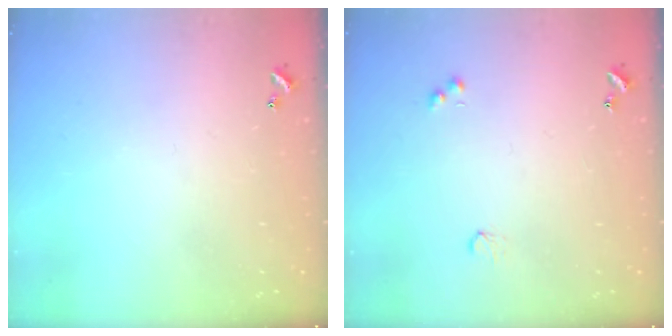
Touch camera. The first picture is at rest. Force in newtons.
{"total": 4.5, "press": 4.4, "slide": 0.7}